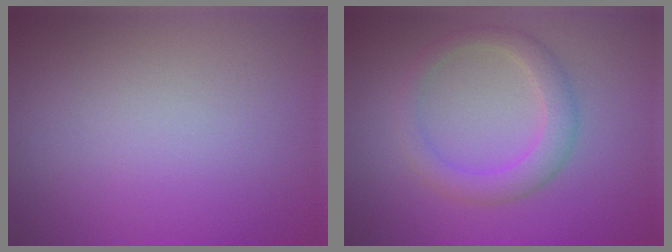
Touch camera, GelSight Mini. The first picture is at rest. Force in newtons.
{"total": 3.0, "press": 3.0, "slide": 0.2}